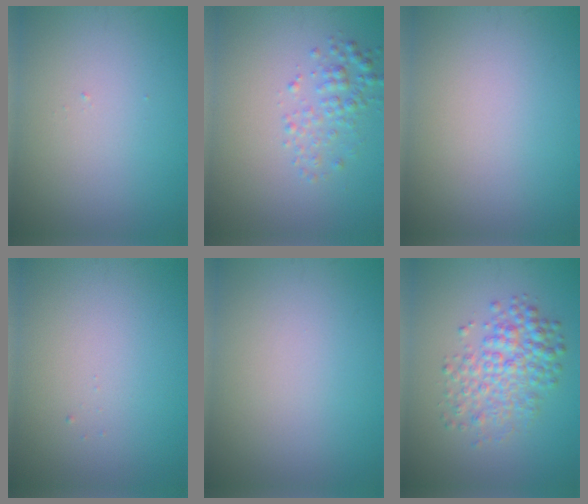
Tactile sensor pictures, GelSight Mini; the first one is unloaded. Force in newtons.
{"total": 2.3, "press": 2.3, "slide": 0.1}
{"total": 0.0}
{"total": 0.0}
{"total": 0.0}
{"total": 4.5, "press": 4.5, "slide": 0.0}